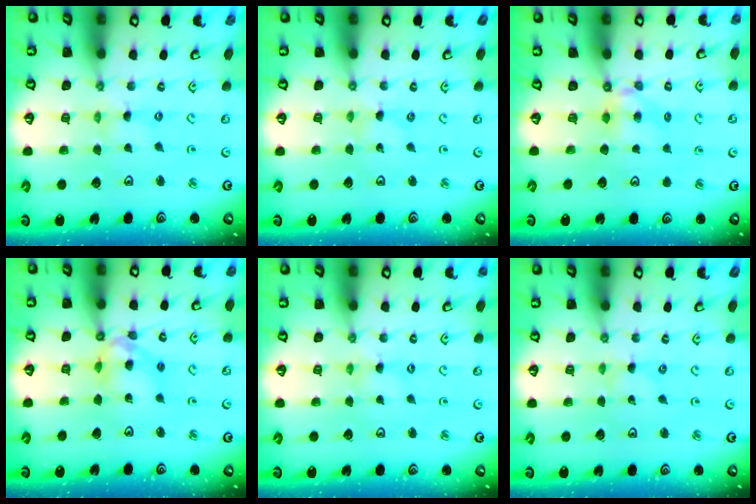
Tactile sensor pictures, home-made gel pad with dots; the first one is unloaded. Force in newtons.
{"total": 0.0}
{"total": 4.7, "press": 4.7, "slide": 0.4}
{"total": 11.7, "press": 11.6, "slide": 1.2}
{"total": 0.0}
{"total": 0.0}